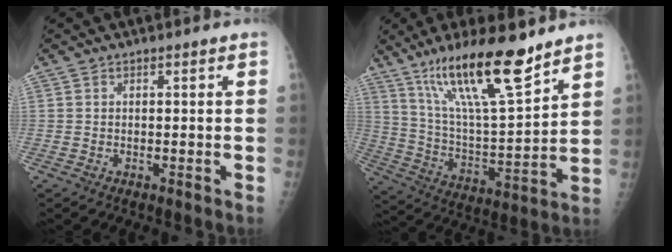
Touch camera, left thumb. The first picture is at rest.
{"total": 19.7, "force": [13.7, 3.5, 13.8], "torque": [-0.221, -0.069, 0.249]}